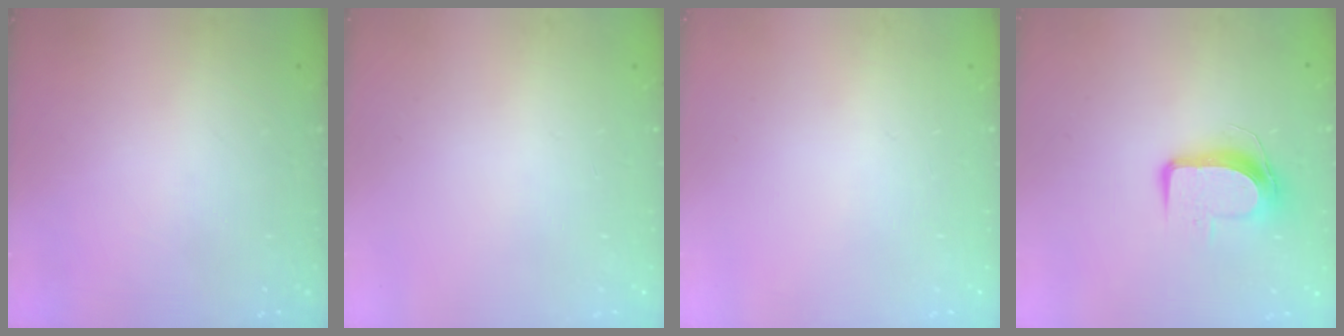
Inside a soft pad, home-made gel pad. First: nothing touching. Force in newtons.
{"total": 0.0}
{"total": 0.0}
{"total": 10.0, "press": 10.0, "slide": 1.0}